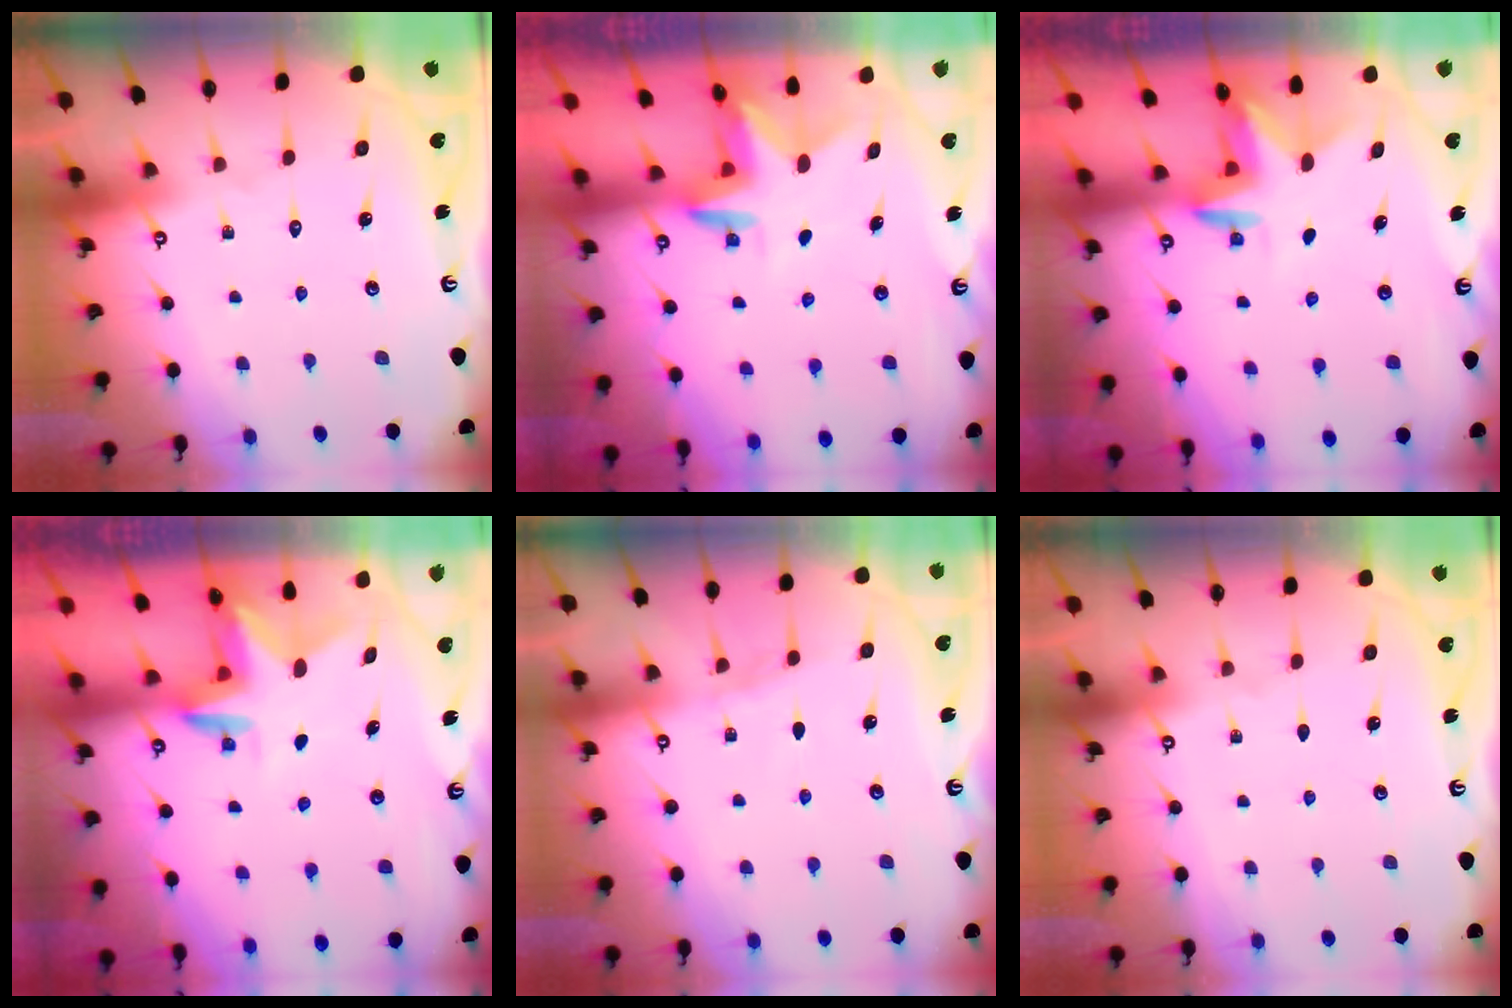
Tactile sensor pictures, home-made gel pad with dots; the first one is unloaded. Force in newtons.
{"total": 3.0, "press": 3.0, "slide": 0.2}
{"total": 2.7, "press": 2.7, "slide": 0.1}
{"total": 3.1, "press": 3.0, "slide": 0.2}
{"total": 3.7, "press": 3.7, "slide": 0.4}
{"total": 0.0}